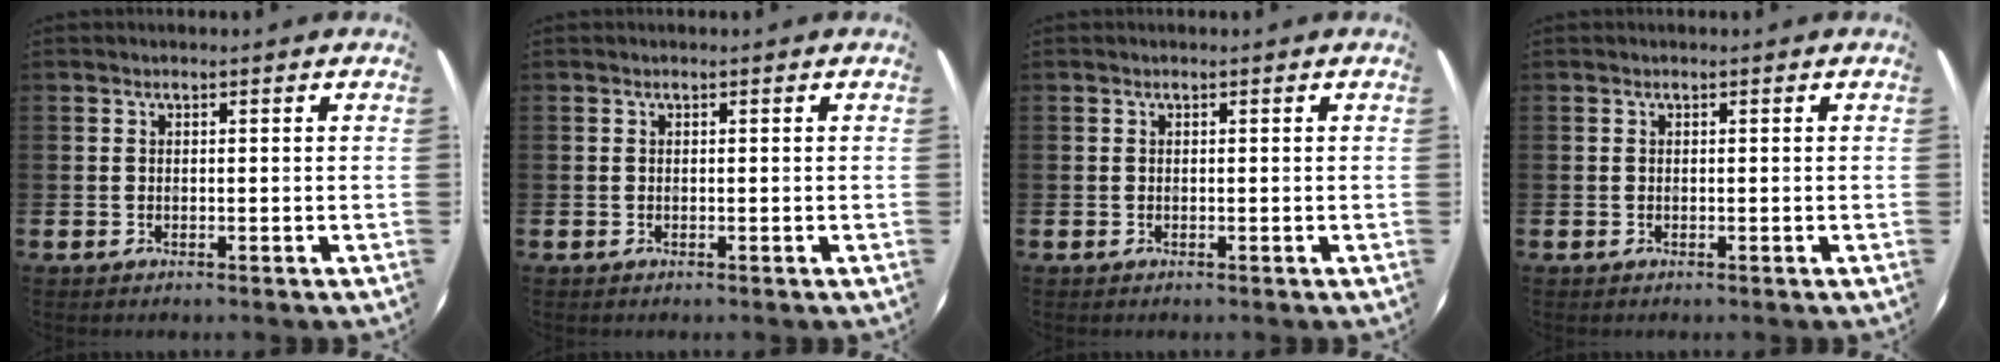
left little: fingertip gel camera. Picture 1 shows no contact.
{"total": 0.0}
{"total": 0.0}
{"total": 0.0}